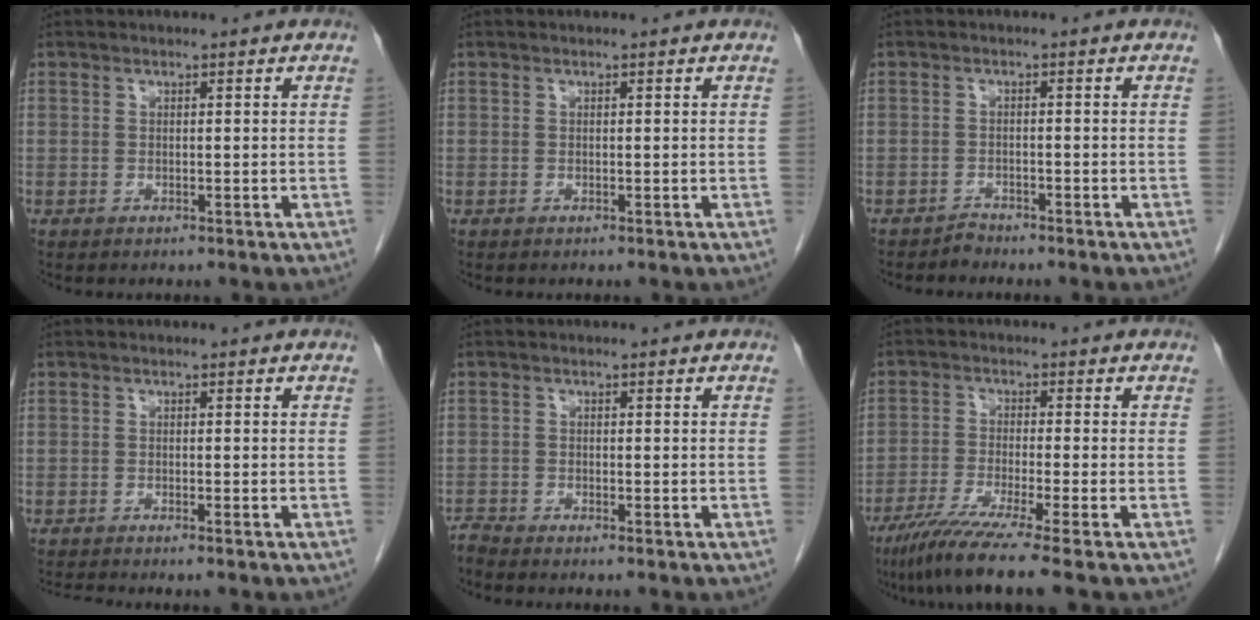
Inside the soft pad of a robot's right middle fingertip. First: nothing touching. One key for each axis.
{"total": 0.0}
{"total": 1.2, "fx": -1.1, "fy": 0.2, "fz": -0.4, "tx": 0.013, "ty": -0.001, "tz": -0.019}
{"total": 2.0, "fx": -1.8, "fy": -0.6, "fz": 0.8, "tx": -0.017, "ty": -0.003, "tz": -0.032}
{"total": 1.2, "fx": -1.2, "fy": -0.3, "fz": -0.2, "tx": 0.002, "ty": -0.006, "tz": -0.025}
{"total": 8.9, "fx": -6.6, "fy": -1.4, "fz": 5.8, "tx": -0.098, "ty": -0.033, "tz": -0.112}